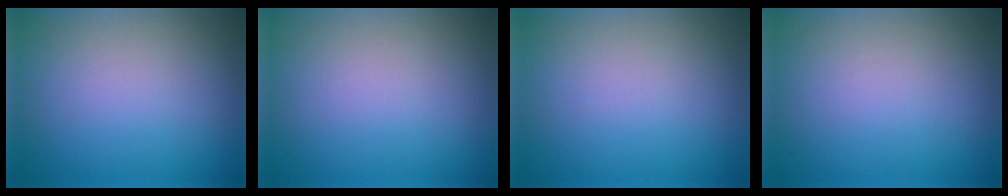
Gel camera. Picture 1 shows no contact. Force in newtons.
{"total": 0.0}
{"total": 0.0}
{"total": 0.0}